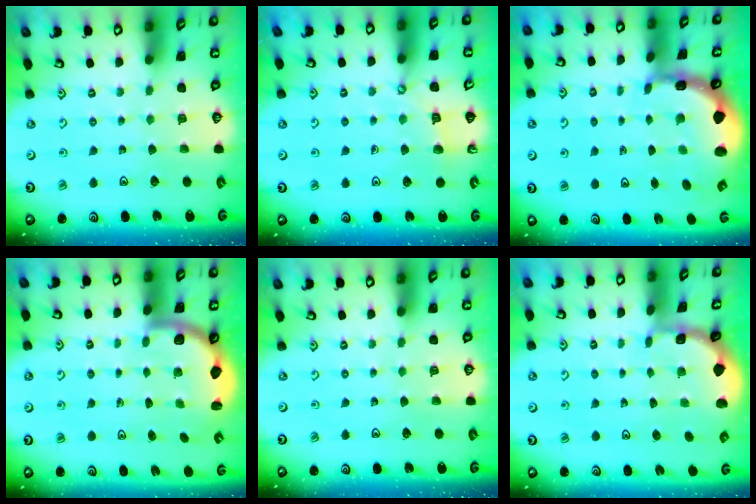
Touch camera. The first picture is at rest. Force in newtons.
{"total": 3.7, "press": 3.6, "slide": 0.5}
{"total": 2.5, "press": 2.4, "slide": 0.9}
{"total": 2.5, "press": 2.4, "slide": 0.7}
{"total": 0.0}
{"total": 1.1, "press": 1.1, "slide": 0.1}